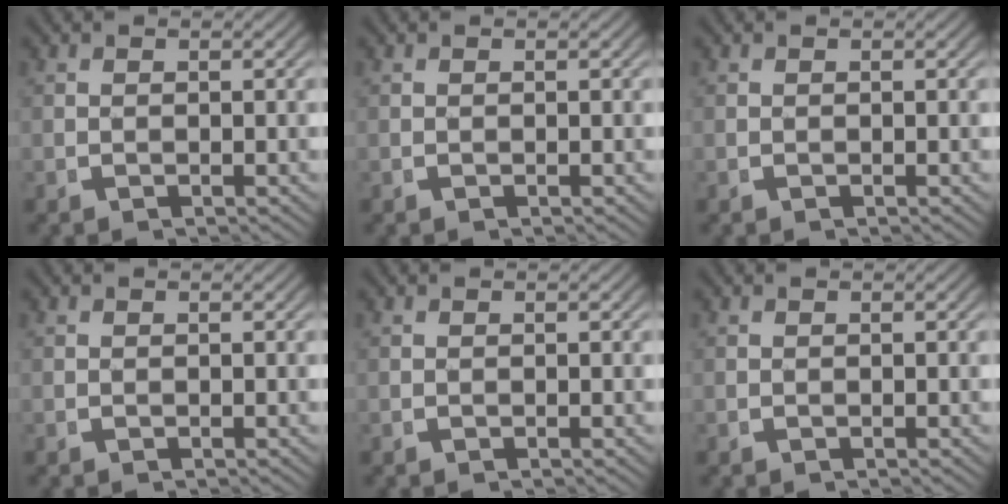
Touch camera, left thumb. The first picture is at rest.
{"total": 0.0}
{"total": 0.0}
{"total": 0.0}
{"total": 0.0}
{"total": 0.0}